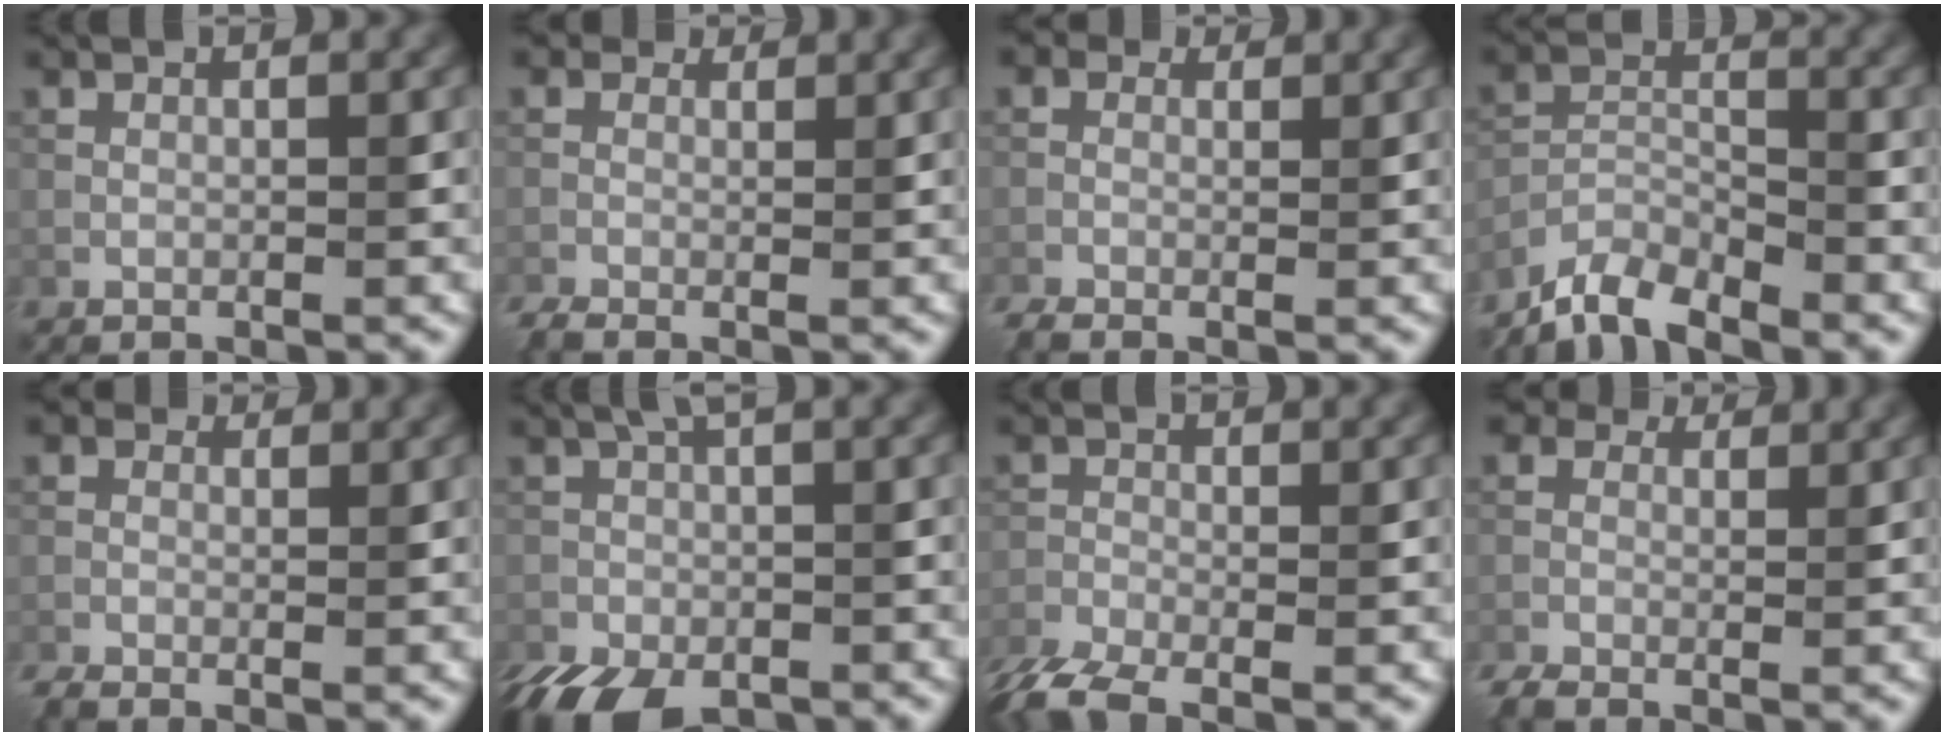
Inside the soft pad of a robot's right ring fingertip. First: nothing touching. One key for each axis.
{"total": 2.6, "fx": -0.3, "fy": 1.8, "fz": 1.8, "tx": -0.041, "ty": -0.003, "tz": -0.012}
{"total": 2.9, "fx": -0.5, "fy": 2.1, "fz": 2.0, "tx": -0.036, "ty": 0.001, "tz": -0.009}
{"total": 4.6, "fx": -4.3, "fy": 1.1, "fz": 1.0, "tx": -0.023, "ty": -0.006, "tz": -0.084}
{"total": 2.3, "fx": -0.6, "fy": 1.6, "fz": 1.5, "tx": -0.032, "ty": -0.003, "tz": -0.013}
{"total": 7.8, "fx": -3.8, "fy": 3.2, "fz": 6.0, "tx": -0.119, "ty": -0.023, "tz": -0.062}
{"total": 5.7, "fx": -4.2, "fy": 1.9, "fz": 3.3, "tx": -0.076, "ty": -0.021, "tz": -0.087}
{"total": 4.4, "fx": 0.9, "fy": 3.2, "fz": 2.9, "tx": -0.064, "ty": 0.000, "tz": 0.010}